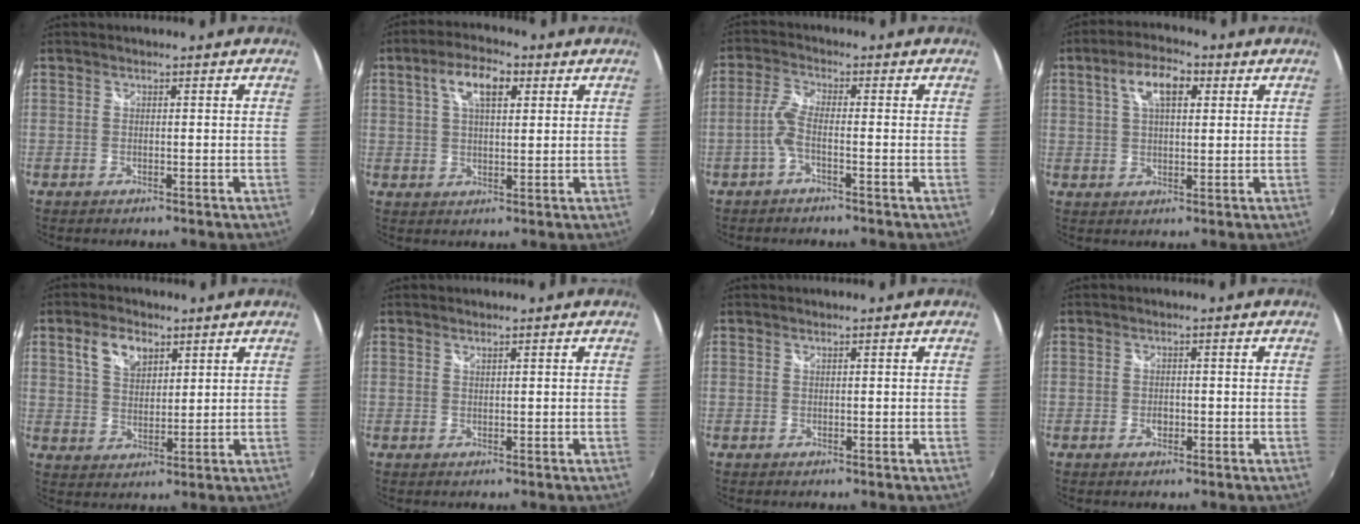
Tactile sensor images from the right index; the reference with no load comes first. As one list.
[{"total": 7.6, "force": [3.1, 3.5, 6.1], "torque": [-0.111, 0.018, 0.053]}, {"total": 3.5, "force": [-1.5, 0.4, 3.1], "torque": [-0.077, 0.005, -0.034]}, {"total": 7.8, "force": [3.0, 3.7, 6.1], "torque": [-0.111, 0.020, 0.050]}, {"total": 6.7, "force": [3.6, 3.8, 4.2], "torque": [-0.077, 0.013, 0.066]}, {"total": 0.6, "force": [0.6, 0.0, 0.2], "torque": [-0.002, 0.001, 0.010]}, {"total": 0.0}, {"total": 1.4, "force": [-0.4, 1.1, 0.8], "torque": [-0.014, 0.000, -0.008]}]